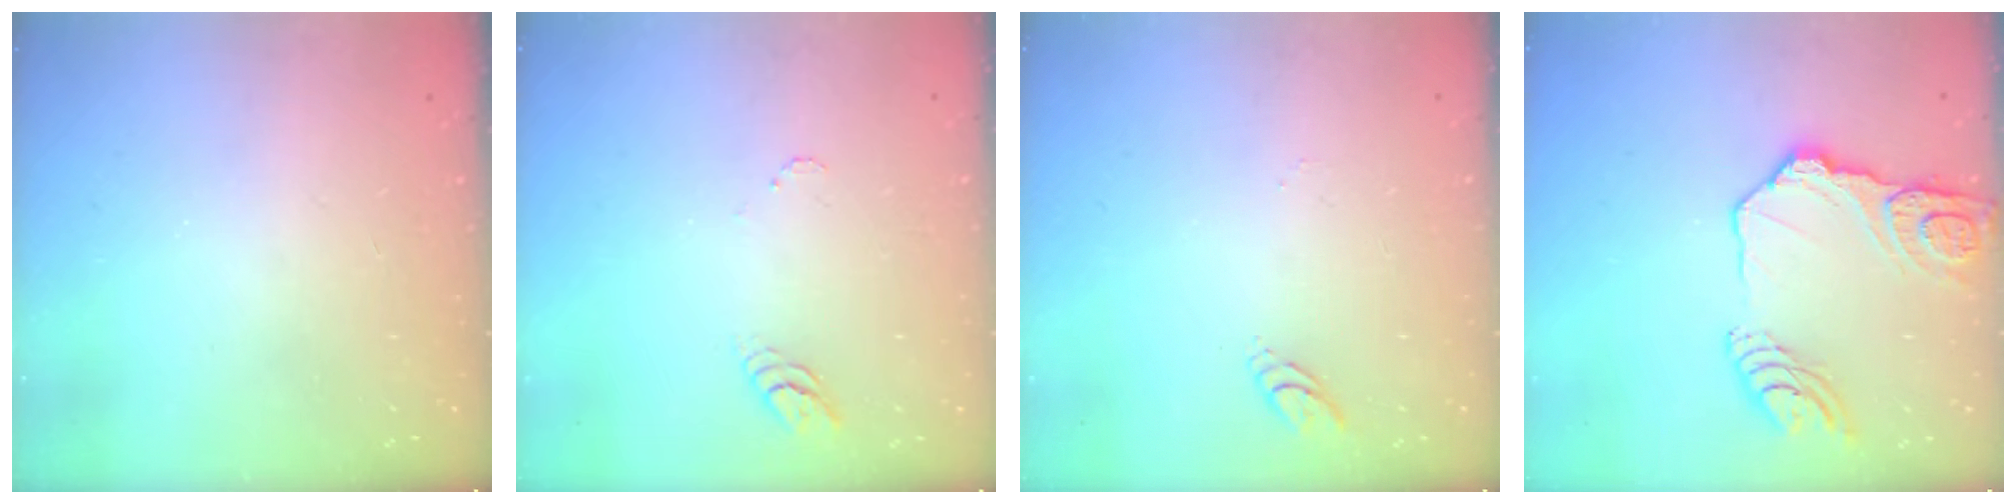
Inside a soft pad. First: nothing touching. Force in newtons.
{"total": 3.4, "press": 3.4, "slide": 0.3}
{"total": 4.6, "press": 4.5, "slide": 0.4}
{"total": 15.9, "press": 15.8, "slide": 1.8}